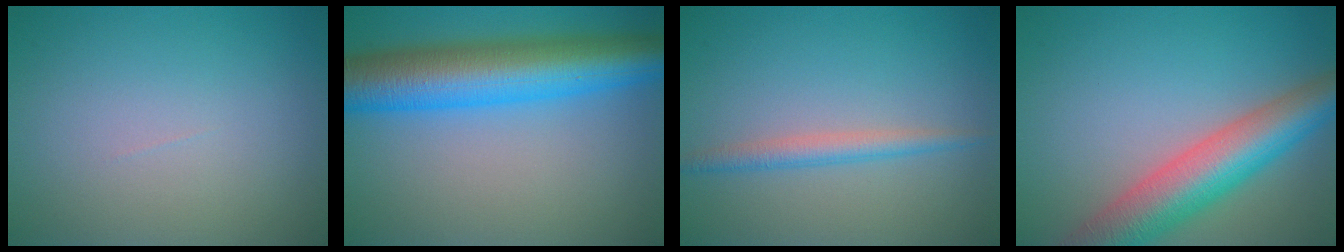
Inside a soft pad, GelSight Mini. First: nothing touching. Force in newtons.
{"total": 10.6, "press": 10.6, "slide": 0.3}
{"total": 2.1, "press": 2.1, "slide": 0.1}
{"total": 8.6, "press": 8.6, "slide": 0.5}